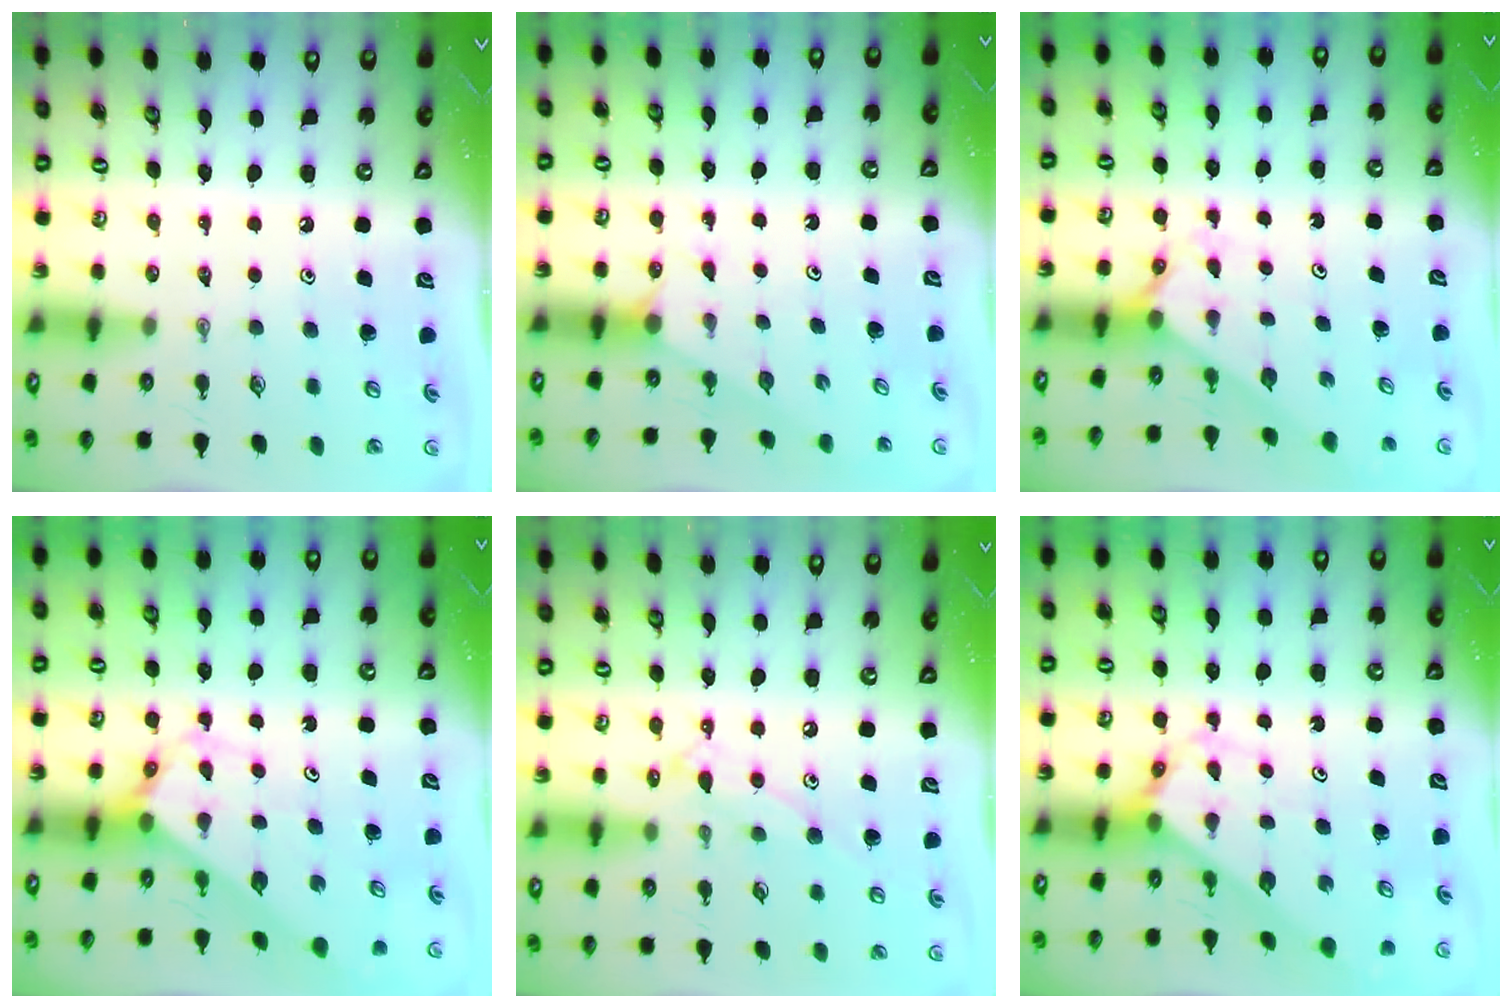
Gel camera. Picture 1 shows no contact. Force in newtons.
{"total": 2.1, "press": 2.1, "slide": 0.3}
{"total": 2.1, "press": 2.1, "slide": 0.2}
{"total": 2.9, "press": 2.9, "slide": 0.1}
{"total": 9.9, "press": 9.9, "slide": 0.8}
{"total": 2.9, "press": 2.9, "slide": 0.1}